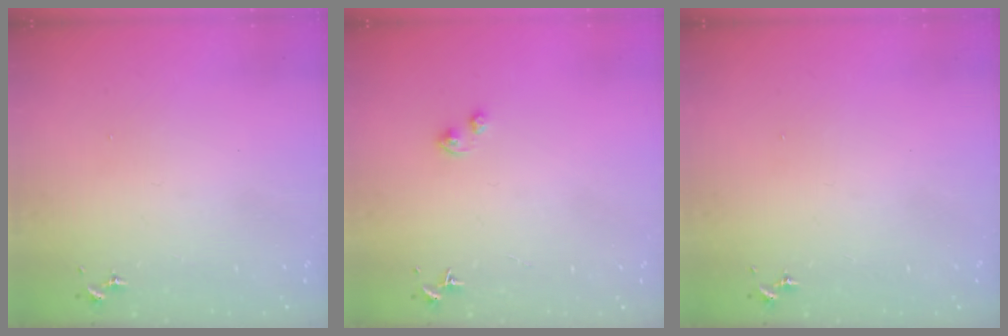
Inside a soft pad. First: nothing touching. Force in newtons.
{"total": 1.5, "press": 1.5, "slide": 0.4}
{"total": 0.0}